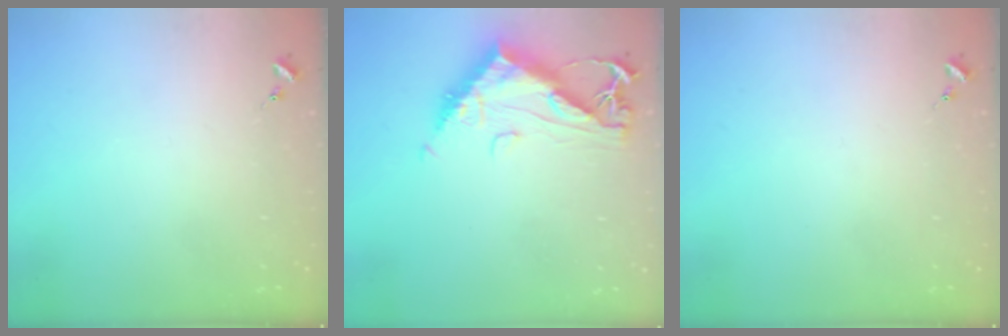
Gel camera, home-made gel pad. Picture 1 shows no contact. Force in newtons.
{"total": 13.4, "press": 13.4, "slide": 1.2}
{"total": 0.0}